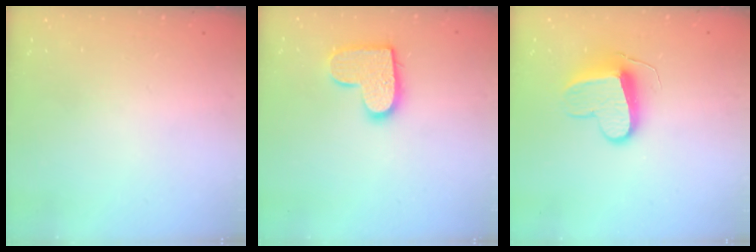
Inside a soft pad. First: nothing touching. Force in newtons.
{"total": 12.7, "press": 12.7, "slide": 0.7}
{"total": 9.9, "press": 9.9, "slide": 0.0}